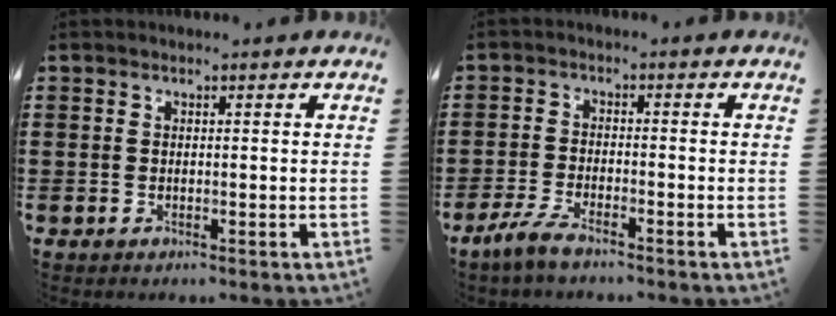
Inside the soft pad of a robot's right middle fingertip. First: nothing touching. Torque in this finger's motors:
{"motor_torque": [1.91, 0.23, 0.31, 0.08]}